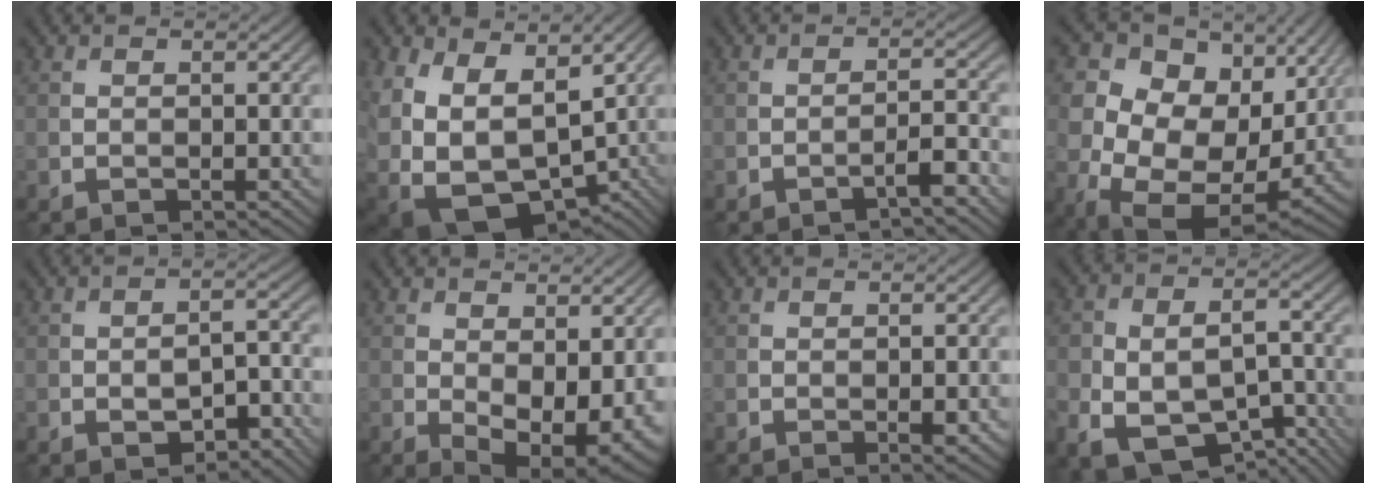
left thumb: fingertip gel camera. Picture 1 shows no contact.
{"total": 16.1, "force": [-1.1, 11.3, 11.4], "torque": [-0.241, -0.056, 0.038]}
{"total": 2.7, "force": [-1.9, 0.3, 1.9], "torque": [-0.031, 0.012, -0.038]}
{"total": 18.4, "force": [3.9, 13.7, 11.6], "torque": [-0.250, 0.004, 0.096]}
{"total": 4.9, "force": [-2.4, 2.3, 3.5], "torque": [-0.052, 0.003, -0.036]}
{"total": 8.2, "force": [-1.3, 4.5, 6.7], "torque": [-0.119, -0.030, -0.004]}
{"total": 1.6, "force": [-0.5, 0.4, 1.5], "torque": [-0.023, -0.001, -0.006]}
{"total": 13.1, "force": [-5.8, 8.6, 8.0], "torque": [-0.142, -0.028, -0.083]}